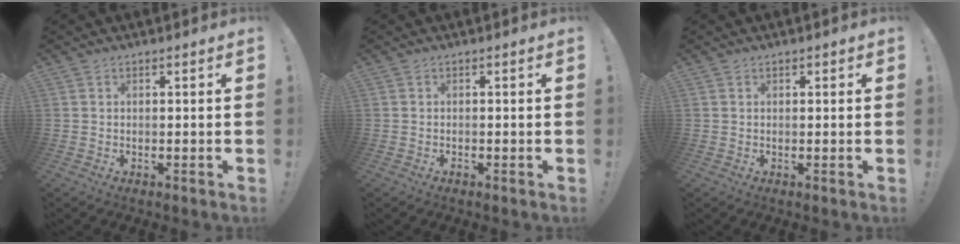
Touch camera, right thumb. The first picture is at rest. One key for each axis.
{"total": 0.9, "fx": -0.9, "fy": 0.1, "fz": 0.1, "tx": -0.009, "ty": 0.002, "tz": -0.014}
{"total": 0.5, "fx": 0.5, "fy": 0.3, "fz": 0.0, "tx": 0.002, "ty": -0.003, "tz": 0.008}